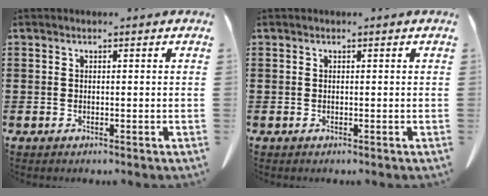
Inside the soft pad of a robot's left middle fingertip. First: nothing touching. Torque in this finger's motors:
{"motor_torque": [-0.01, 0.02, 0.00, 0.00]}